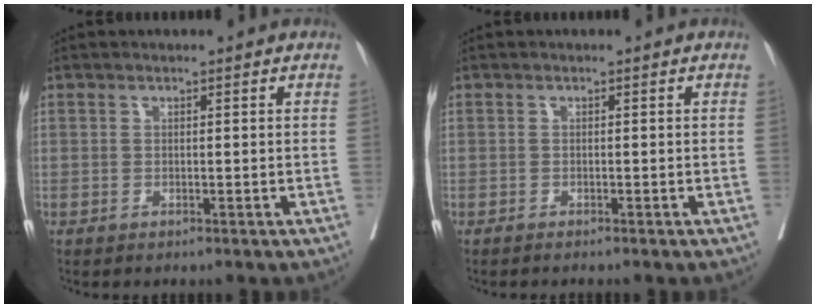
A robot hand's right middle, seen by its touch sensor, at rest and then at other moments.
{"total": 0.8, "force": [-0.7, -0.1, 0.4], "torque": [-0.003, 0.001, -0.009]}